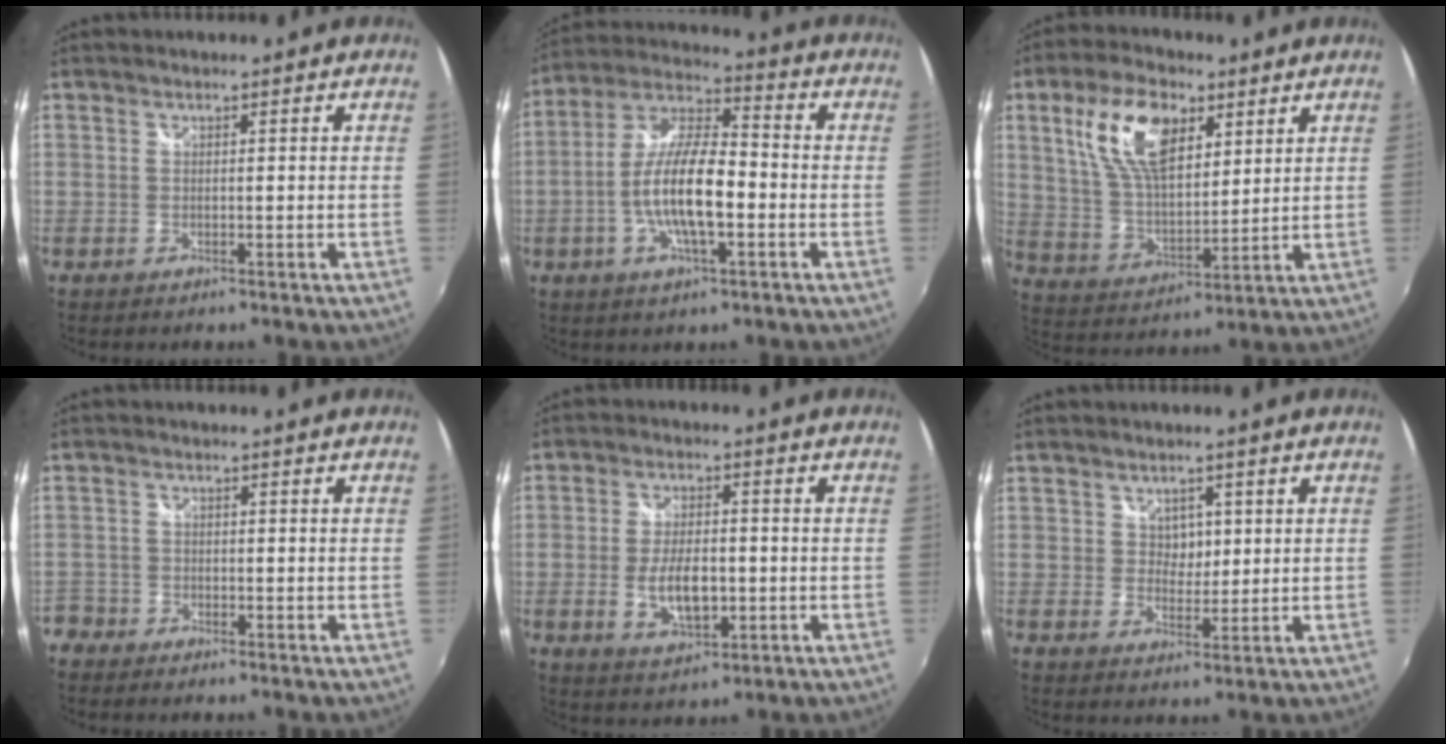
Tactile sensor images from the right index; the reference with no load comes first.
{"total": 13.9, "force": [-3.2, 4.3, 12.9], "torque": [-0.256, 0.002, -0.065]}
{"total": 14.8, "force": [6.6, 7.2, 11.1], "torque": [-0.215, 0.018, 0.131]}
{"total": 3.6, "force": [-2.6, 2.4, 0.1], "torque": [-0.019, 0.001, -0.059]}
{"total": 8.2, "force": [-1.5, 3.8, 7.1], "torque": [-0.140, -0.006, -0.023]}
{"total": 3.0, "force": [1.1, 2.5, 1.2], "torque": [-0.012, 0.004, 0.021]}